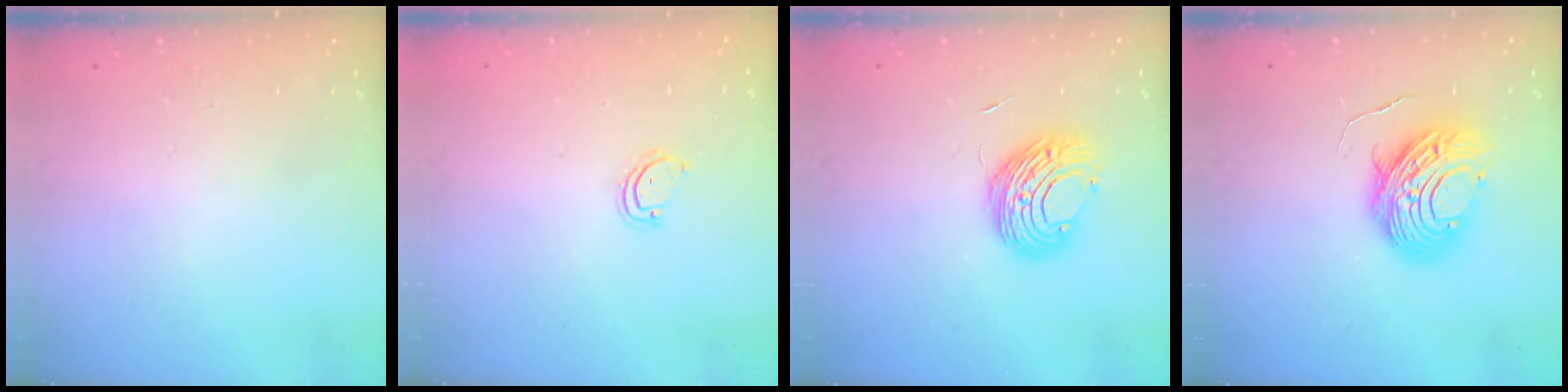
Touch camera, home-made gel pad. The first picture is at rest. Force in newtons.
{"total": 2.8, "press": 2.8, "slide": 0.3}
{"total": 10.0, "press": 10.0, "slide": 0.5}
{"total": 11.3, "press": 11.3, "slide": 1.2}